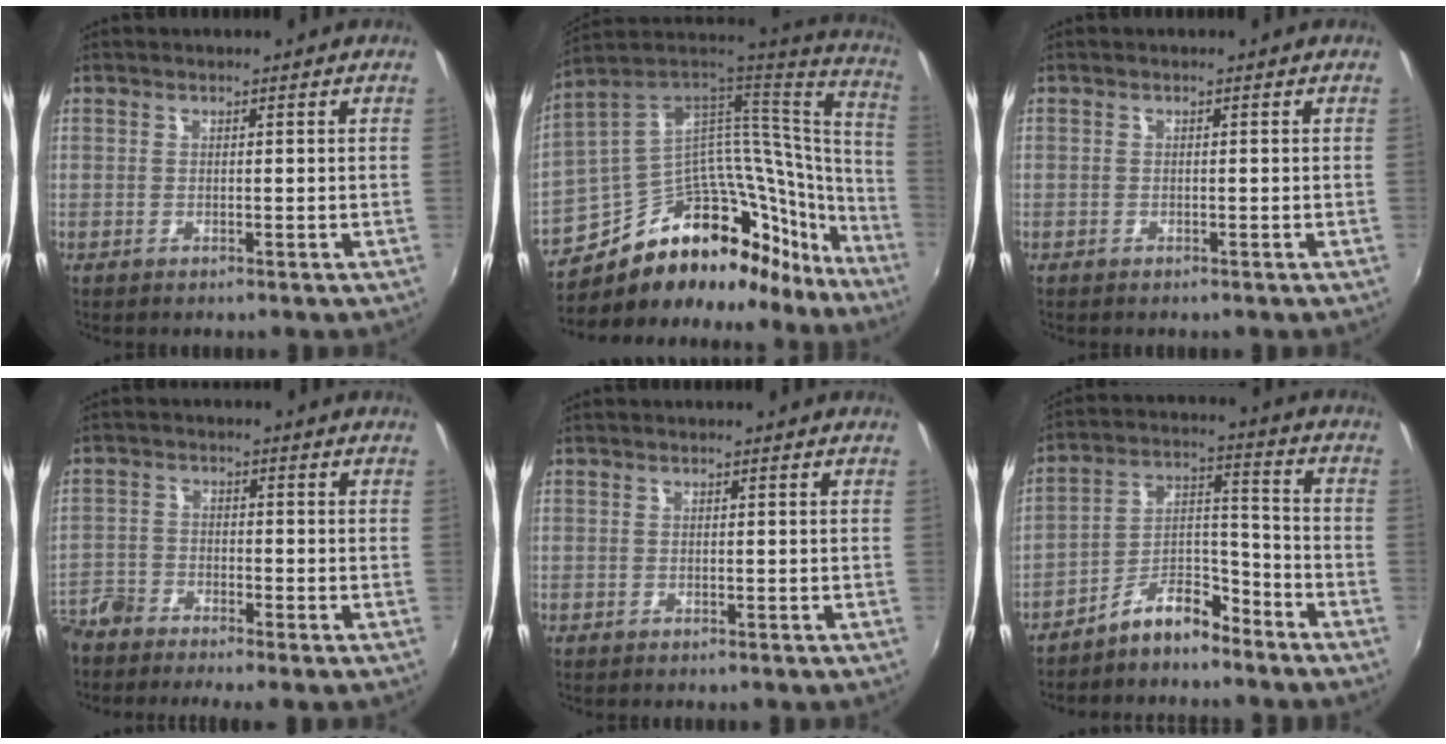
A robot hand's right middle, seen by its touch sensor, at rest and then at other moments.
{"total": 29.7, "force": [-20.5, 16.2, 14.0], "torque": [-0.212, 0.073, -0.293]}
{"total": 0.7, "force": [-0.5, 0.5, 0.0], "torque": [-0.002, 0.003, -0.008]}
{"total": 5.7, "force": [-5.4, 1.3, 1.3], "torque": [-0.044, -0.008, -0.117]}
{"total": 0.6, "force": [-0.5, 0.3, 0.0], "torque": [-0.003, 0.002, -0.009]}
{"total": 8.3, "force": [-6.9, 2.9, 3.7], "torque": [-0.068, 0.044, -0.122]}